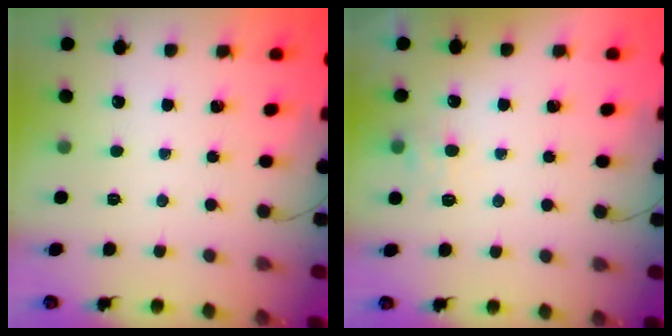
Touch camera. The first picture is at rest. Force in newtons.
{"total": 6.7, "press": 6.6, "slide": 1.3}